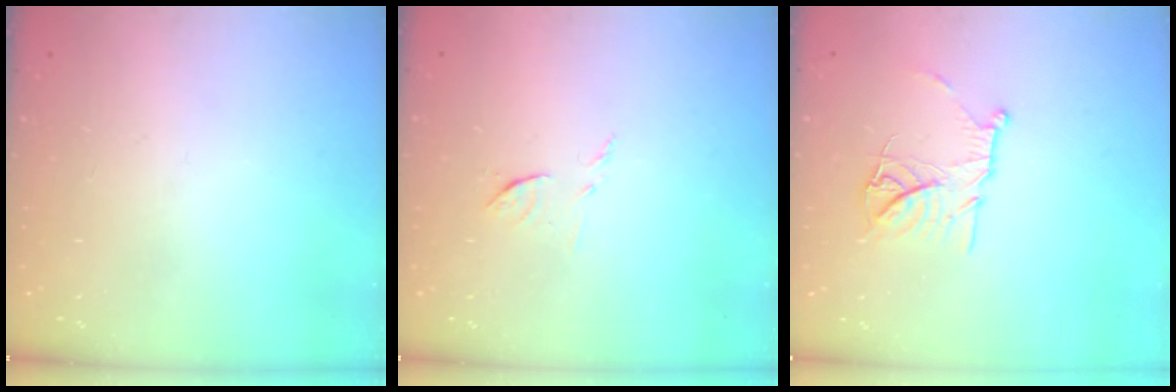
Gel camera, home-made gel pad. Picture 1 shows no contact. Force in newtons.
{"total": 6.7, "press": 6.7, "slide": 0.5}
{"total": 11.7, "press": 11.6, "slide": 1.0}